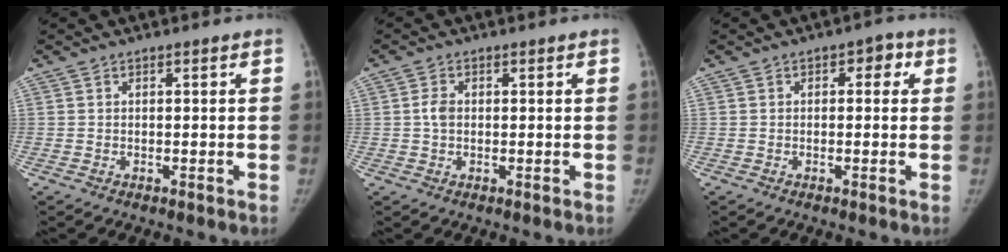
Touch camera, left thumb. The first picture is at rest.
{"total": 2.3, "force": [0.2, 1.7, 1.5], "torque": [-0.026, 0.002, 0.000]}
{"total": 3.0, "force": [0.7, 2.0, 2.2], "torque": [0.001, 0.005, -0.001]}